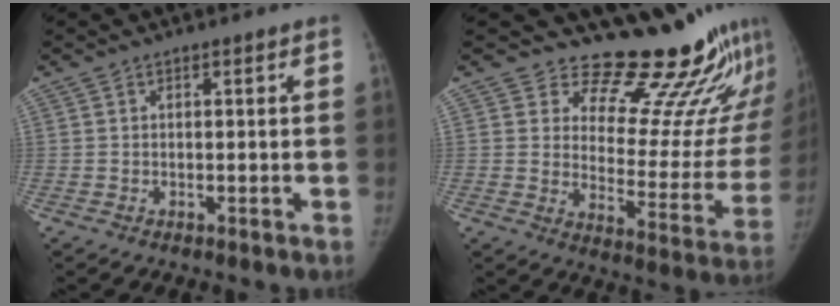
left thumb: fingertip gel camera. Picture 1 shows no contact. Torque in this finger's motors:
{"motor_torque": [-0.16, 0.22, -0.14, -0.23, -0.03]}